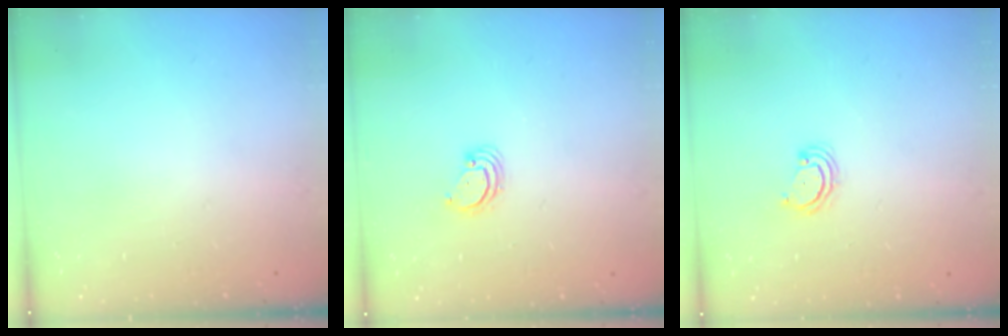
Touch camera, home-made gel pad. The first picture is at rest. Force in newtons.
{"total": 2.9, "press": 2.9, "slide": 0.3}
{"total": 2.9, "press": 2.9, "slide": 0.3}